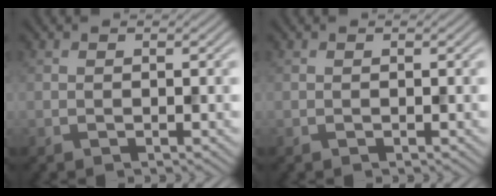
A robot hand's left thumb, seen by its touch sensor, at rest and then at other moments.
{"total": 0.0}